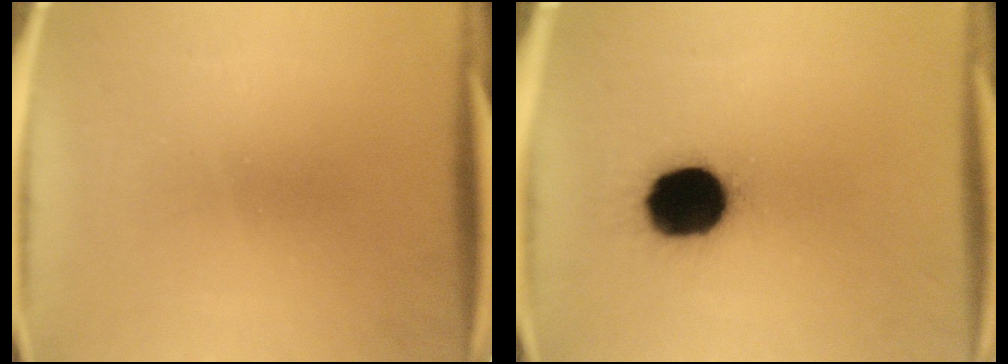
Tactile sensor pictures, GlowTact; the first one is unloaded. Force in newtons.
{"total": 16.8}